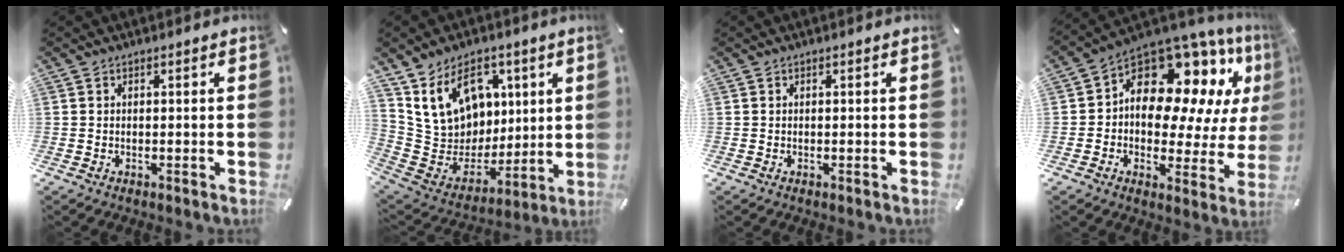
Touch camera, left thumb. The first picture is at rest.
{"total": 17.2, "force": [8.9, 13.0, 6.8], "torque": [-0.125, -0.050, 0.178]}
{"total": 0.0}
{"total": 15.3, "force": [6.7, 10.0, 9.4], "torque": [-0.150, -0.064, 0.115]}